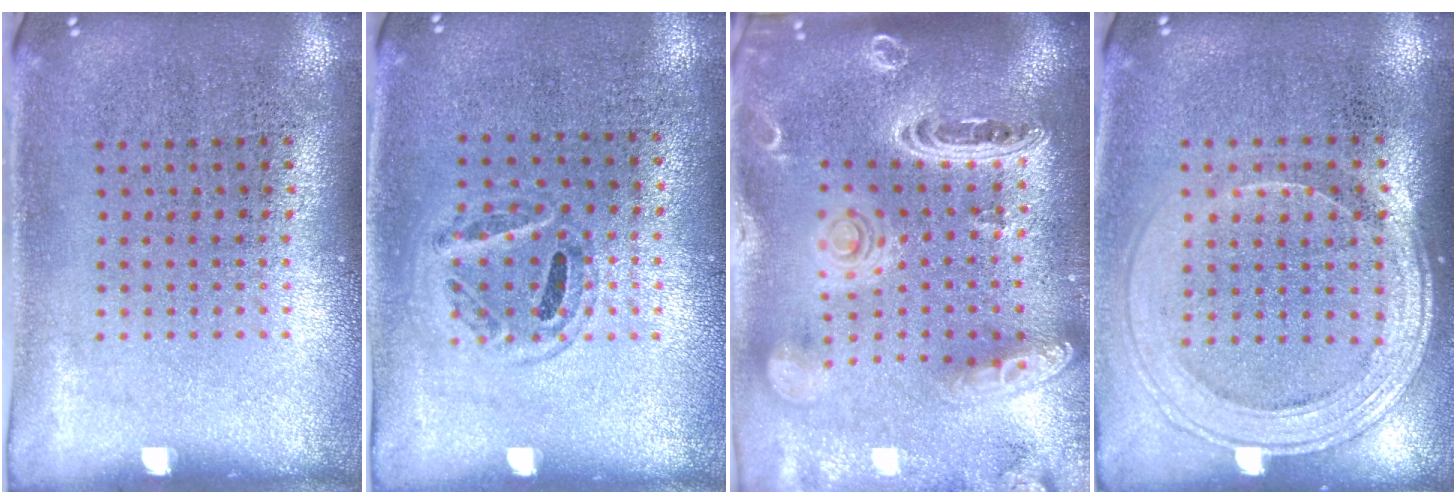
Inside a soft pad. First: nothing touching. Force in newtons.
{"total": 0.9, "press": 0.8, "slide": 0.5}
{"total": 3.7, "press": 2.9, "slide": 2.2}
{"total": 1.6, "press": 1.4, "slide": 0.7}